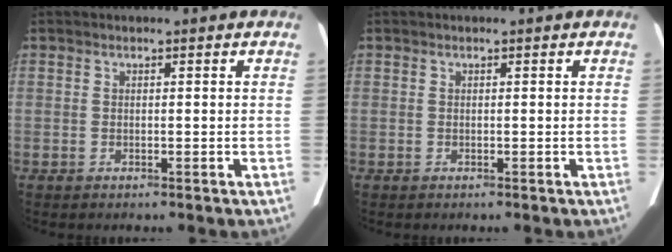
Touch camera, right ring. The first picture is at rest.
{"total": 0.0}